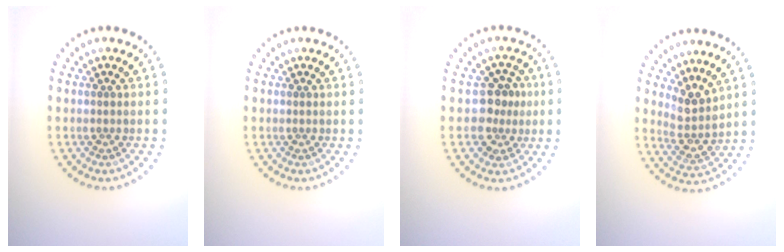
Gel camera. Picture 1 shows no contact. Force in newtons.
{"total": 0.0}
{"total": 2.8, "press": 2.5, "slide": 1.3}
{"total": 2.7, "press": 2.2, "slide": 1.7}